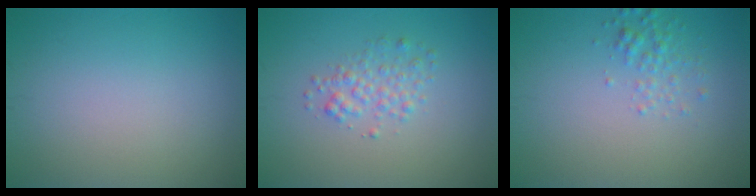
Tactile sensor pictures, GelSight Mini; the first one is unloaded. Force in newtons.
{"total": 2.0, "press": 2.0, "slide": 0.1}
{"total": 1.6, "press": 1.6, "slide": 0.1}